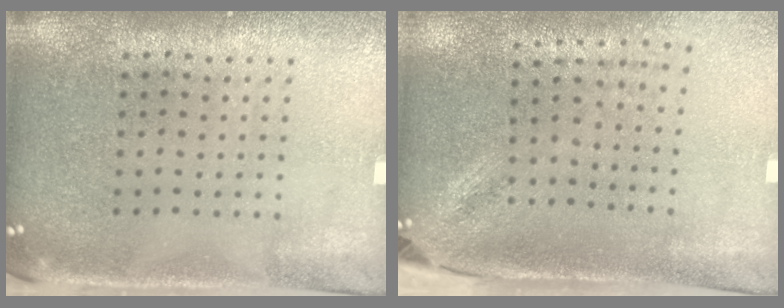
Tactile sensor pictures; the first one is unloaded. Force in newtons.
{"total": 1.8, "press": 1.4, "slide": 1.2}